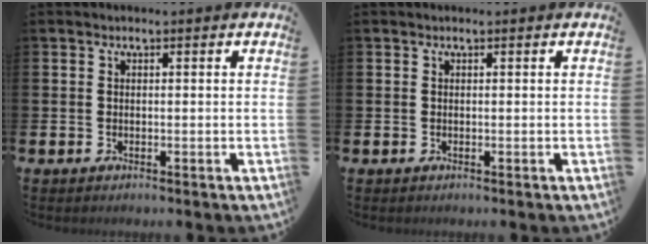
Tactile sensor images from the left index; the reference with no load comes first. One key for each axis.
{"total": 0.0}